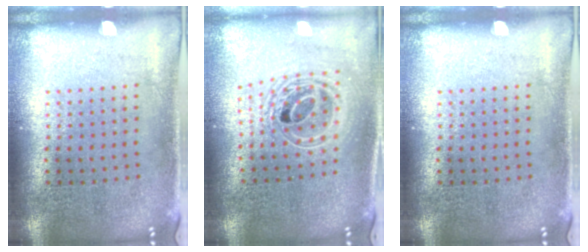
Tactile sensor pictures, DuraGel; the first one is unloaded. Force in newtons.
{"total": 2.0, "press": 1.6, "slide": 1.2}
{"total": 0.0}